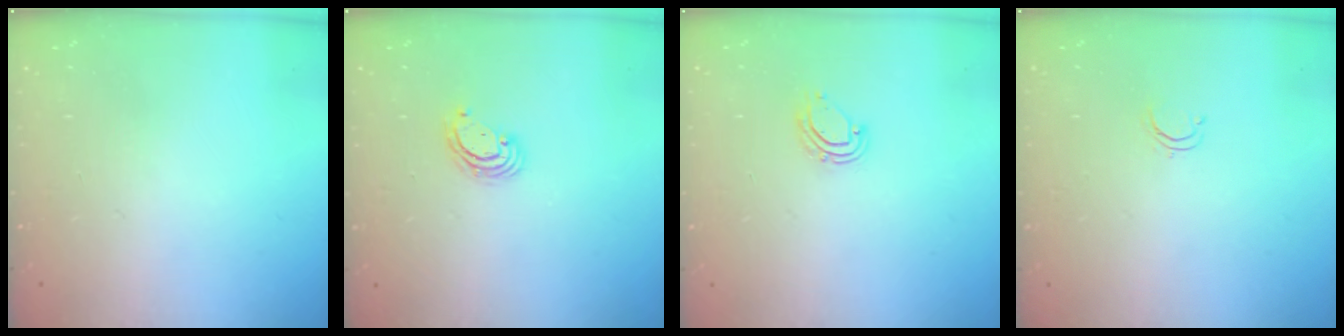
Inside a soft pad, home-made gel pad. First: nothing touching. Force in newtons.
{"total": 3.8, "press": 3.8, "slide": 0.2}
{"total": 6.5, "press": 6.5, "slide": 1.1}
{"total": 2.4, "press": 2.4, "slide": 0.2}